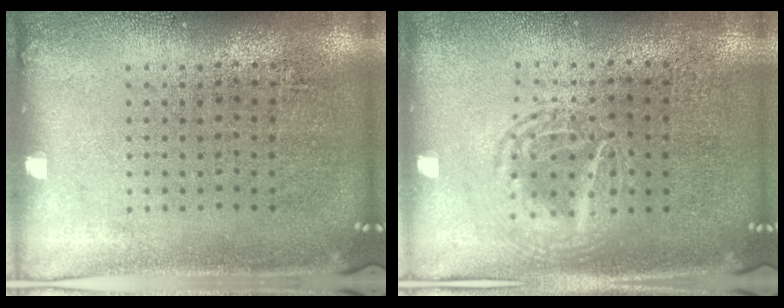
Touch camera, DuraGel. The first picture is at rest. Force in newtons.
{"total": 1.4, "press": 1.4, "slide": 0.1}